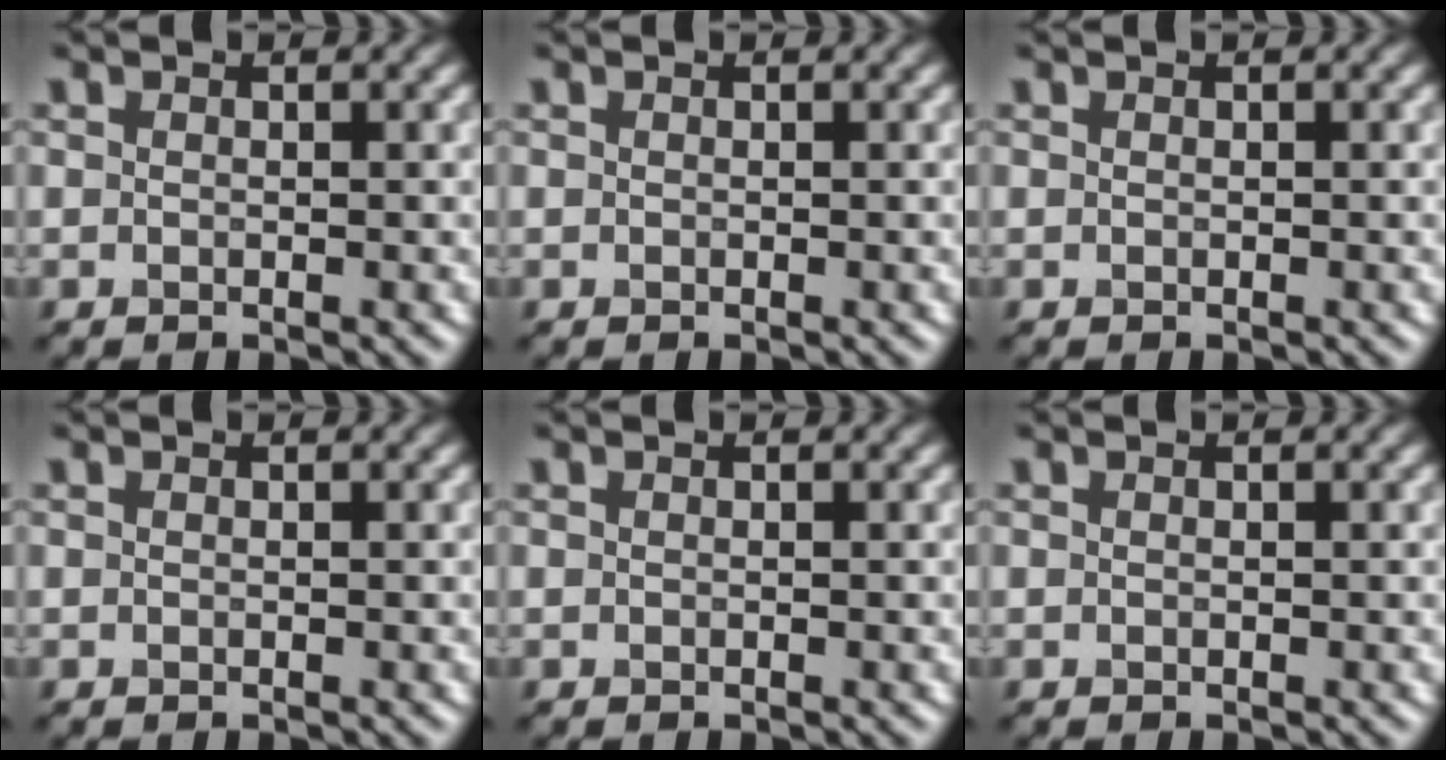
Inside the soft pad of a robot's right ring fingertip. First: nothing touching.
{"total": 0.0}
{"total": 0.0}
{"total": 0.0}
{"total": 0.0}
{"total": 0.0}